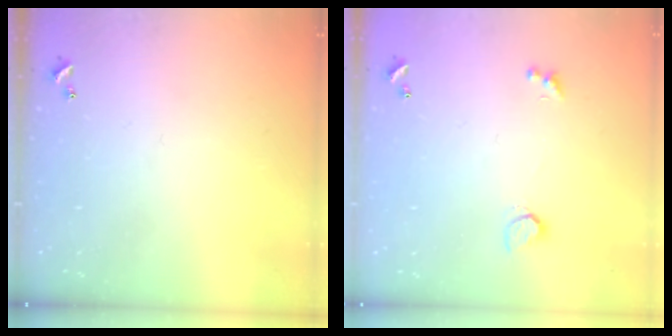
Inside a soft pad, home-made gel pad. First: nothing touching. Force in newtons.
{"total": 1.3, "press": 1.2, "slide": 0.4}